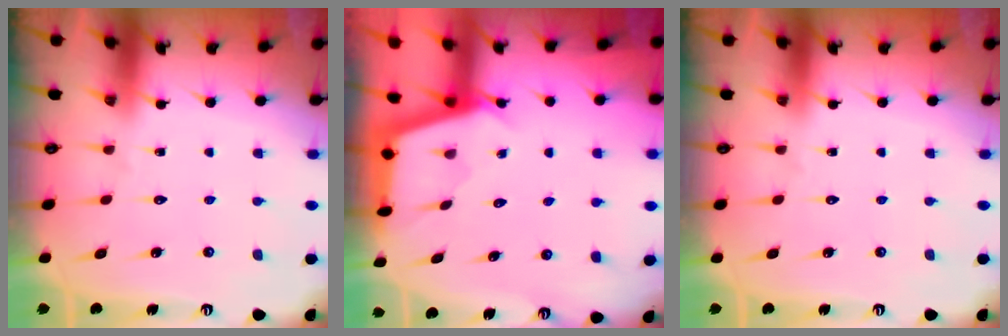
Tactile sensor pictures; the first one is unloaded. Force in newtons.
{"total": 2.4, "press": 2.4, "slide": 0.2}
{"total": 0.0}